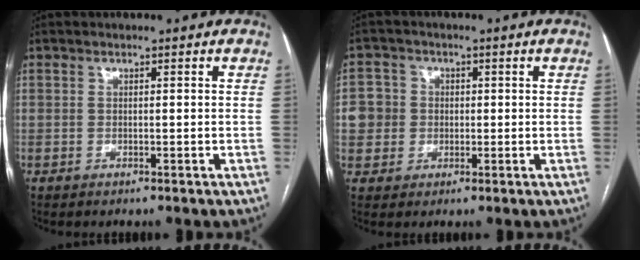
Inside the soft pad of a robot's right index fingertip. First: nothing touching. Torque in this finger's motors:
{"motor_torque": [0.22, 0.01, 0.16, 0.02]}